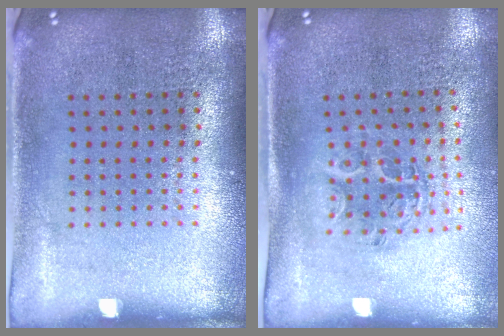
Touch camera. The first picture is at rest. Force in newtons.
{"total": 1.1, "press": 1.1, "slide": 0.2}